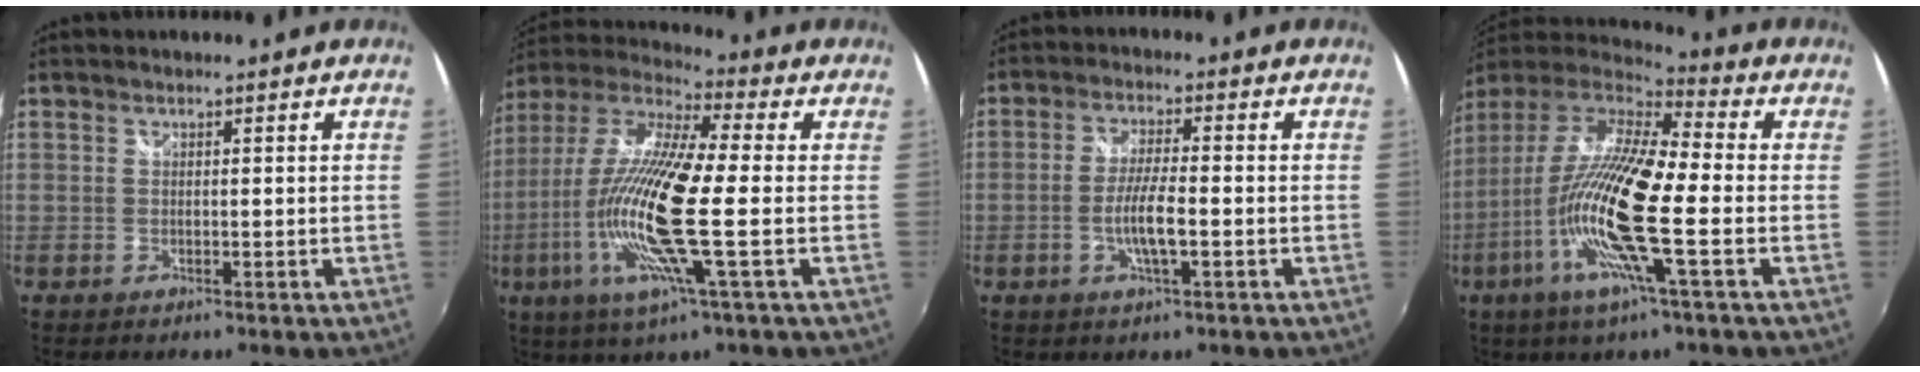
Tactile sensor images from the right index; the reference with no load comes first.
{"total": 19.2, "force": [-3.3, 1.9, 18.8], "torque": [-0.360, -0.020, -0.076]}
{"total": 3.1, "force": [-1.0, 0.4, 2.9], "torque": [-0.057, -0.004, -0.019]}
{"total": 19.0, "force": [-4.6, 2.2, 18.3], "torque": [-0.337, -0.022, -0.100]}